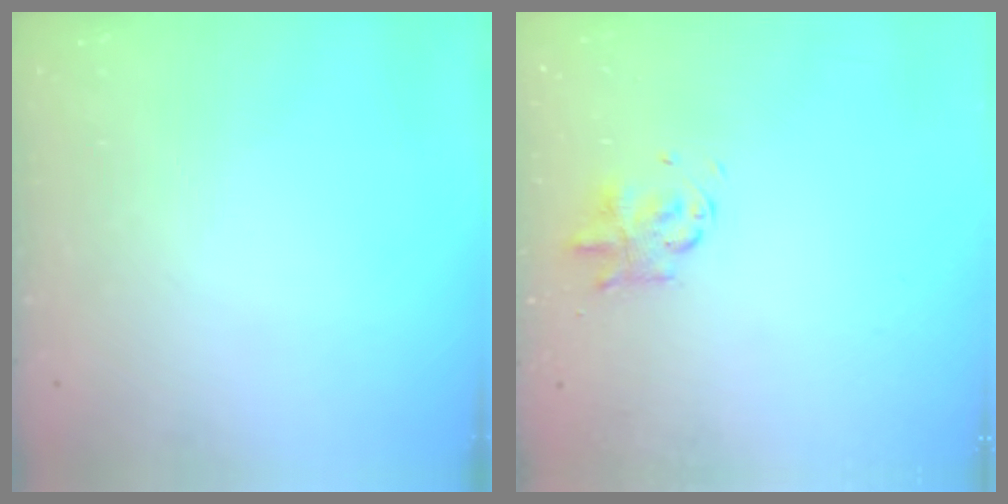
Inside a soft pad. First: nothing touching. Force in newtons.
{"total": 2.8, "press": 2.8, "slide": 0.6}